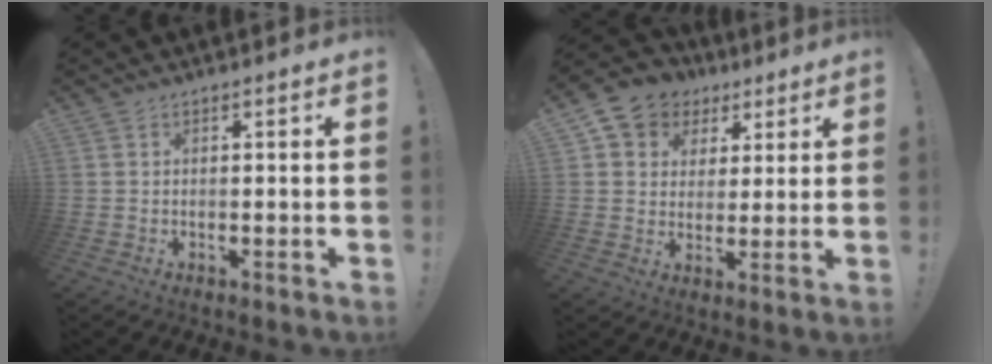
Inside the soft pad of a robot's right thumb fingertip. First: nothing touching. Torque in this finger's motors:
{"motor_torque": [0.83, 0.85, 0.04, 0.03, 0.02]}